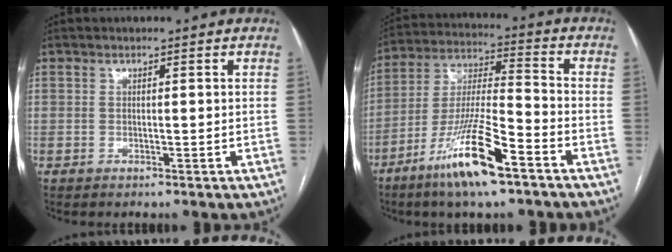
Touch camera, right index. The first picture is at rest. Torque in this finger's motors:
{"motor_torque": [1.38, -0.76, 0.68, 0.18]}